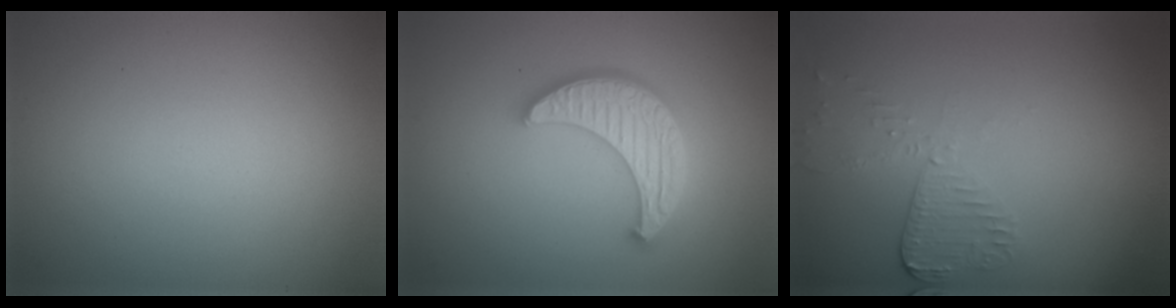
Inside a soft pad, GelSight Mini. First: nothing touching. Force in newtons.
{"total": 5.1, "press": 4.3, "slide": 2.8}
{"total": 2.5, "press": 2.3, "slide": 1.2}